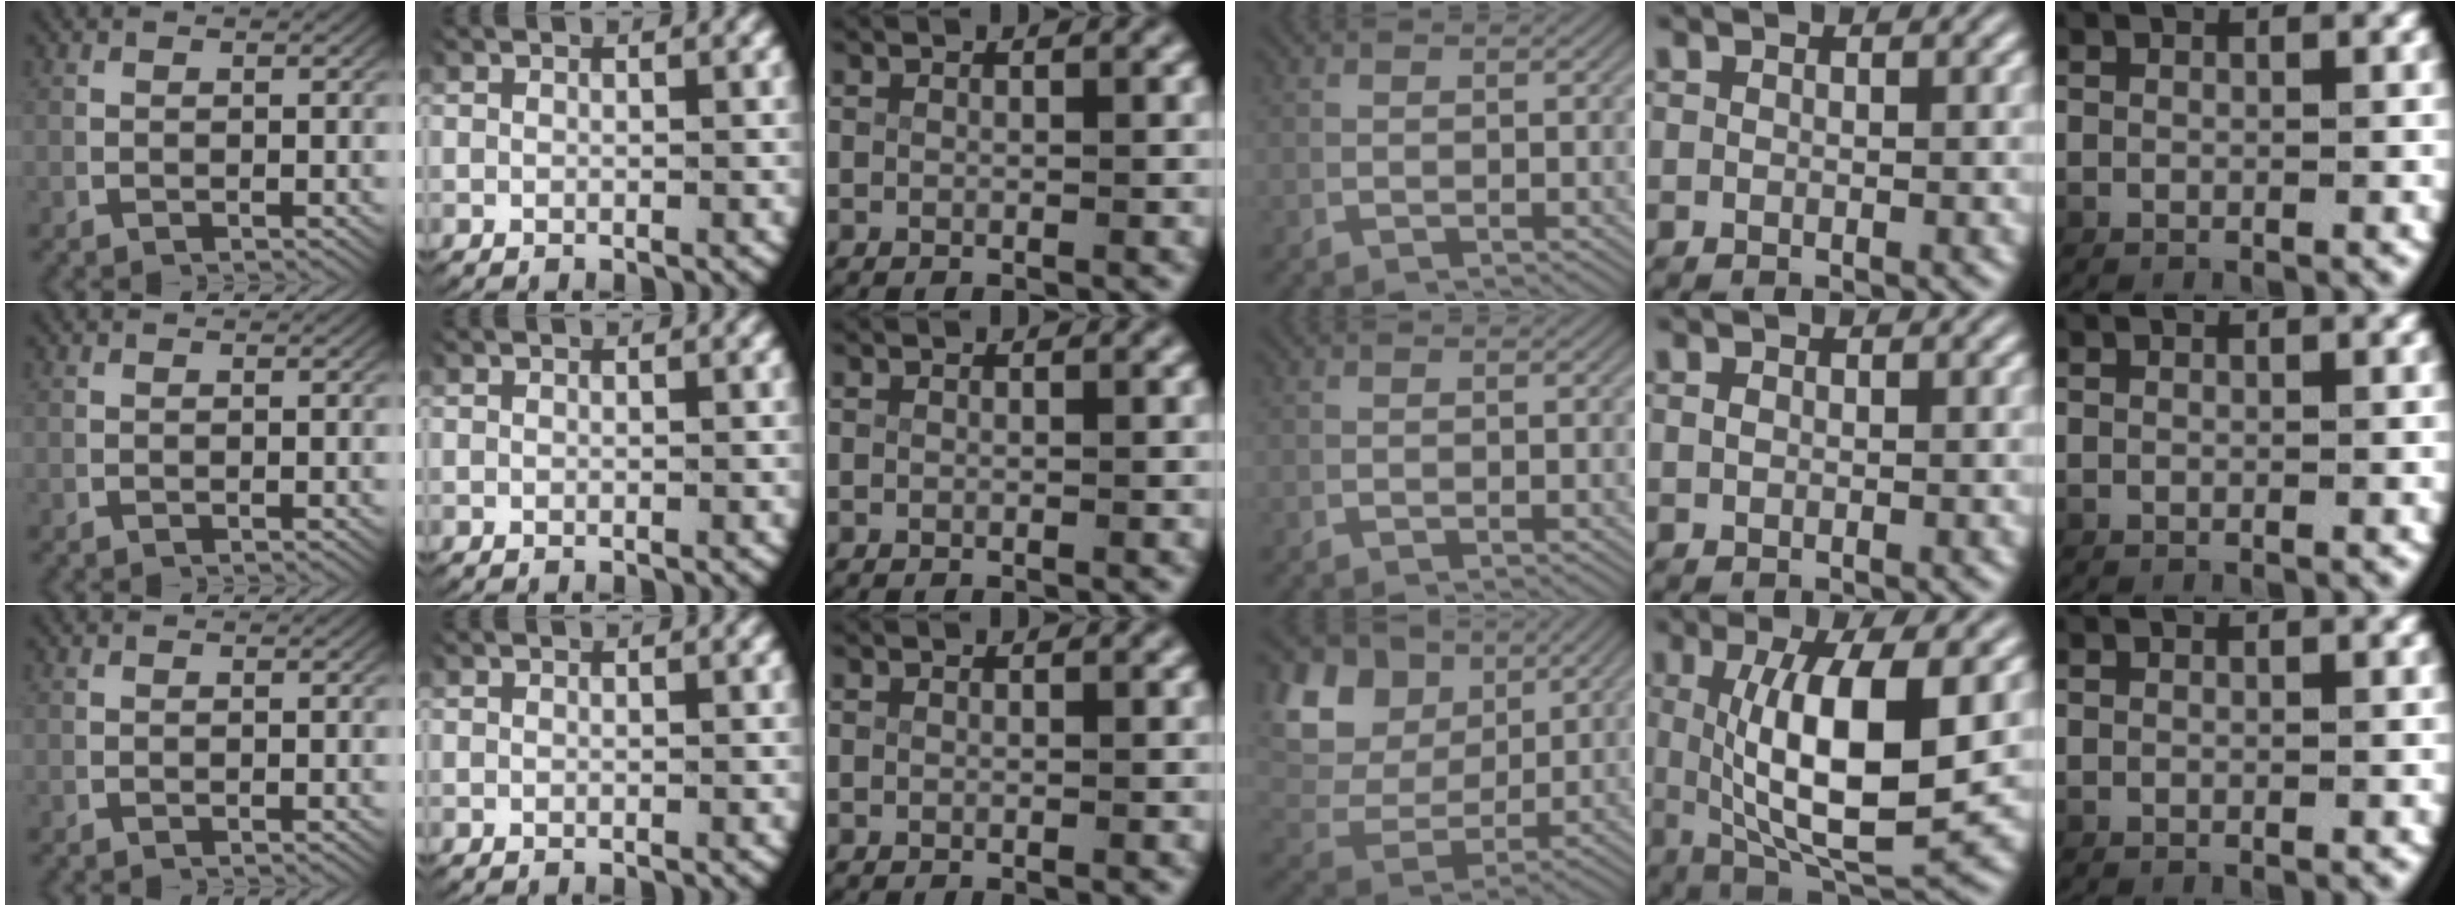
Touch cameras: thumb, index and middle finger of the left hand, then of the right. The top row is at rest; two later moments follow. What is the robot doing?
{"motion": "lift_and_place", "object": "card"}